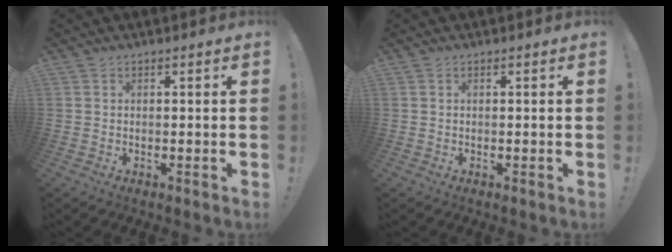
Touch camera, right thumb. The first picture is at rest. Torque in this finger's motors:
{"motor_torque": [-0.01, -0.20, -0.07, 0.18, -0.04]}